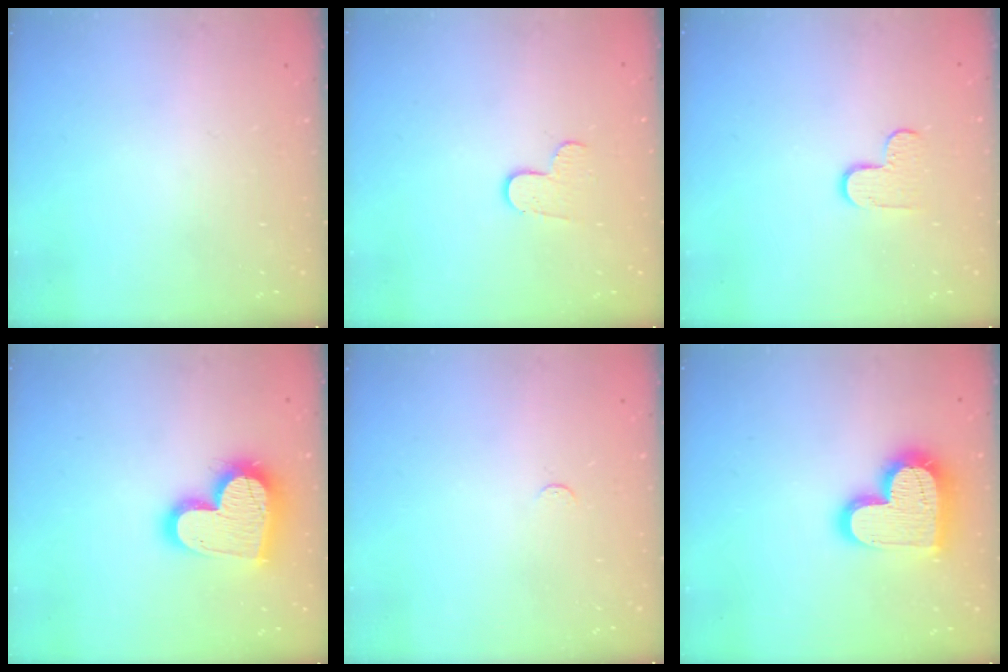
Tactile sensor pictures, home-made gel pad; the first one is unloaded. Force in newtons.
{"total": 7.5, "press": 7.4, "slide": 0.6}
{"total": 6.0, "press": 5.9, "slide": 0.6}
{"total": 18.8, "press": 18.7, "slide": 1.6}
{"total": 2.7, "press": 2.7, "slide": 0.2}
{"total": 18.1, "press": 18.0, "slide": 1.1}